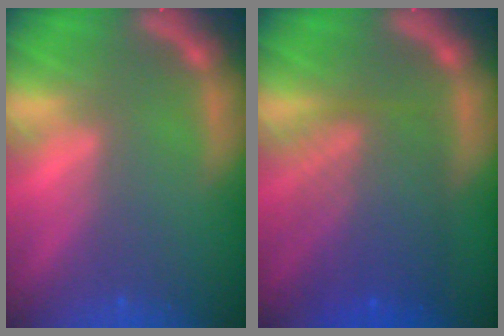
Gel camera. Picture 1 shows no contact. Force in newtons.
{"total": 7.6}